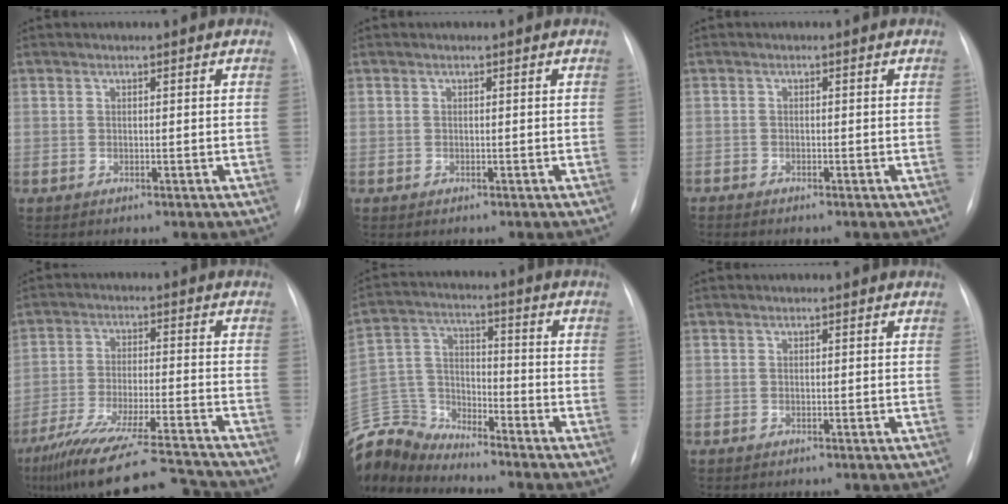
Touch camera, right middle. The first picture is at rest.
{"total": 0.0}
{"total": 0.6, "force": [-0.6, 0.0, 0.1], "torque": [0.001, 0.000, -0.011]}
{"total": 19.0, "force": [-17.0, 0.7, 8.3], "torque": [-0.143, -0.024, -0.268]}
{"total": 12.0, "force": [-11.8, 1.9, 0.3], "torque": [-0.015, 0.038, -0.235]}
{"total": 0.0}